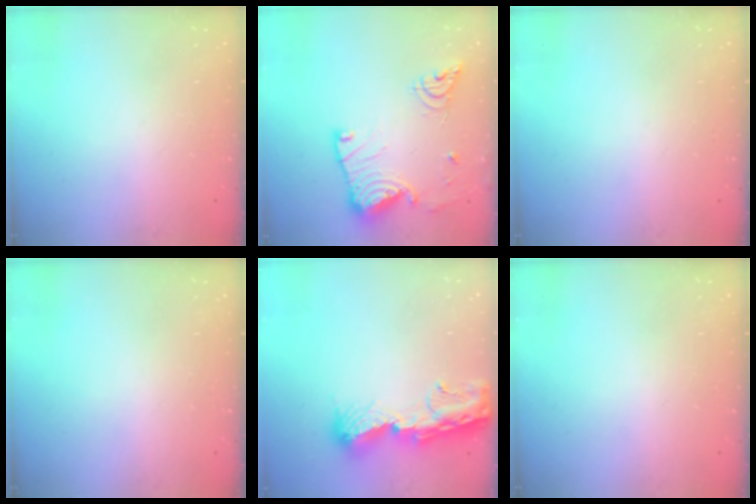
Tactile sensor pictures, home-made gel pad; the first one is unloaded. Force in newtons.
{"total": 17.8, "press": 17.8, "slide": 1.6}
{"total": 0.0}
{"total": 0.0}
{"total": 13.0, "press": 12.9, "slide": 1.3}
{"total": 0.0}